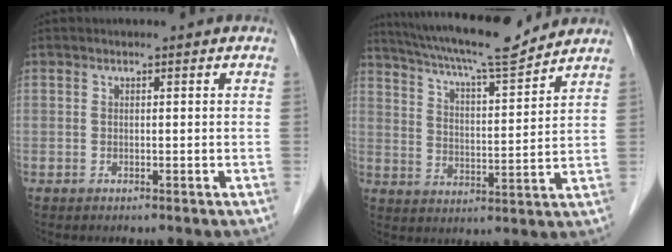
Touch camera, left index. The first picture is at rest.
{"total": 15.3, "force": [13.8, 0.8, 6.5], "torque": [-0.118, 0.005, 0.218]}